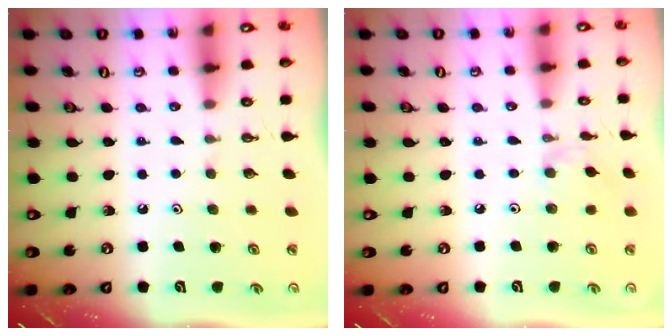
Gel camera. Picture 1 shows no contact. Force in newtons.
{"total": 1.3, "press": 1.3, "slide": 0.4}